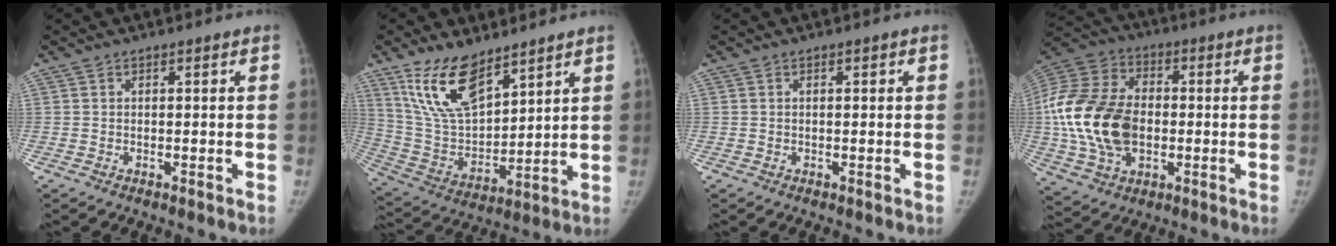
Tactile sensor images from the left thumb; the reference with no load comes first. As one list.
[{"total": 15.2, "force": [10.2, 6.7, 9.1], "torque": [-0.141, -0.055, 0.214]}, {"total": 0.6, "force": [0.1, 0.3, 0.5], "torque": [-0.005, 0.001, 0.002]}, {"total": 21.3, "force": [-1.2, 14.6, 15.5], "torque": [-0.312, 0.014, -0.019]}]